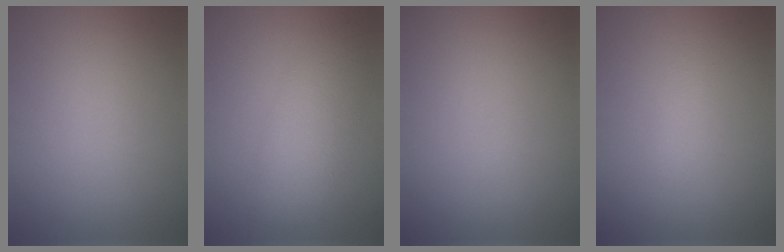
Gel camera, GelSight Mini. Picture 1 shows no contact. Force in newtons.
{"total": 4.2, "press": 4.2, "slide": 0.1}
{"total": 0.0}
{"total": 0.7, "press": 0.7, "slide": 0.0}